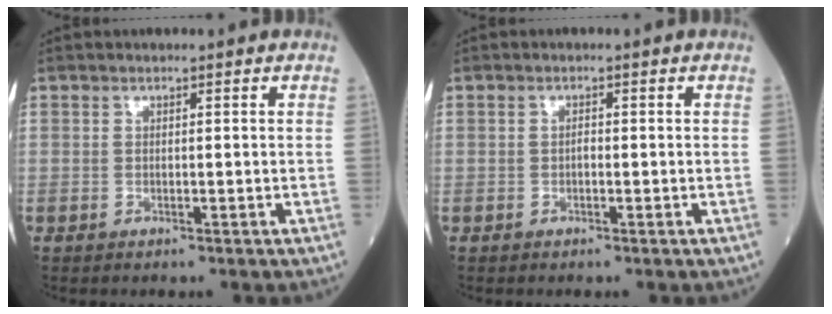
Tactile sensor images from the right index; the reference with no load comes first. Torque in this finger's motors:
{"motor_torque": [0.27, 0.01, 0.06, 0.00]}